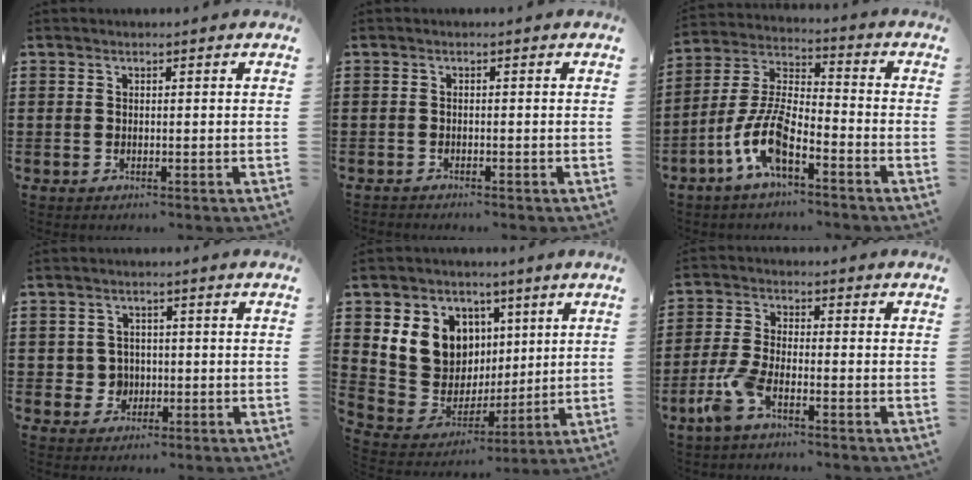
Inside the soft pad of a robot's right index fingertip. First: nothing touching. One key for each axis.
{"total": 0.7, "fx": -0.7, "fy": 0.0, "fz": -0.1, "tx": 0.000, "ty": 0.002, "tz": -0.016}
{"total": 9.4, "fx": -5.4, "fy": 3.1, "fz": 7.0, "tx": -0.180, "ty": -0.012, "tz": -0.111}
{"total": 3.4, "fx": -0.3, "fy": 3.3, "fz": 0.7, "tx": -0.029, "ty": 0.008, "tz": -0.010}
{"total": 10.1, "fx": 3.4, "fy": 9.2, "fz": 2.5, "tx": -0.085, "ty": -0.032, "tz": 0.069}
{"total": 5.8, "fx": -3.4, "fy": 1.6, "fz": 4.5, "tx": -0.114, "ty": -0.011, "tz": -0.066}